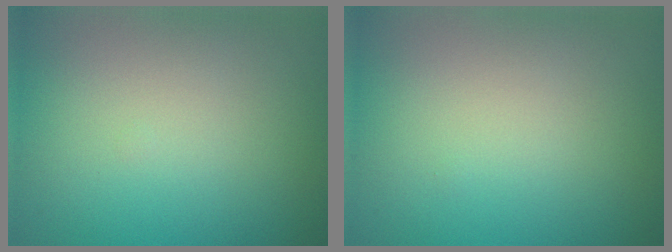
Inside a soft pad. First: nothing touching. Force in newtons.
{"total": 0.0}